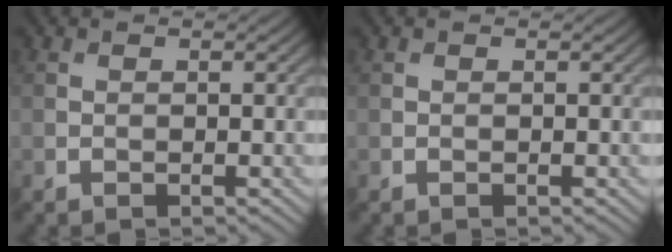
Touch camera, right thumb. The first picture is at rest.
{"total": 0.0}